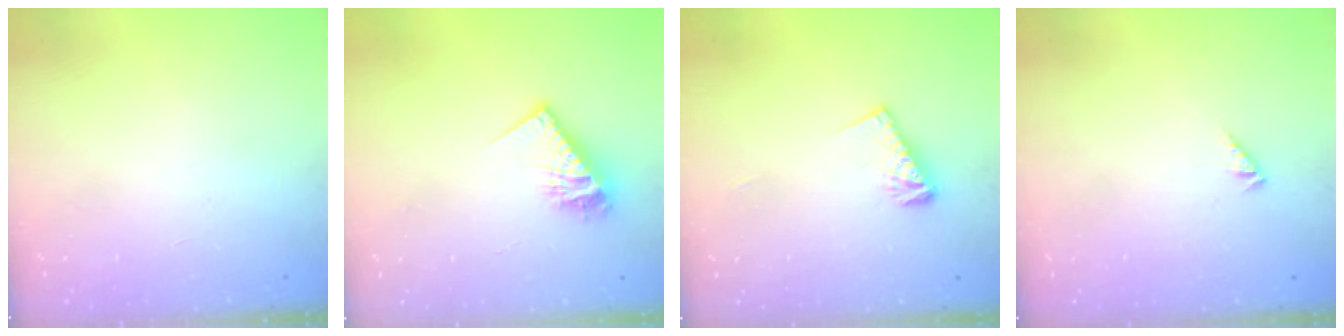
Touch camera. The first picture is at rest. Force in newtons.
{"total": 11.9, "press": 11.9, "slide": 1.0}
{"total": 6.7, "press": 6.7, "slide": 1.0}
{"total": 1.0, "press": 1.0, "slide": 0.3}